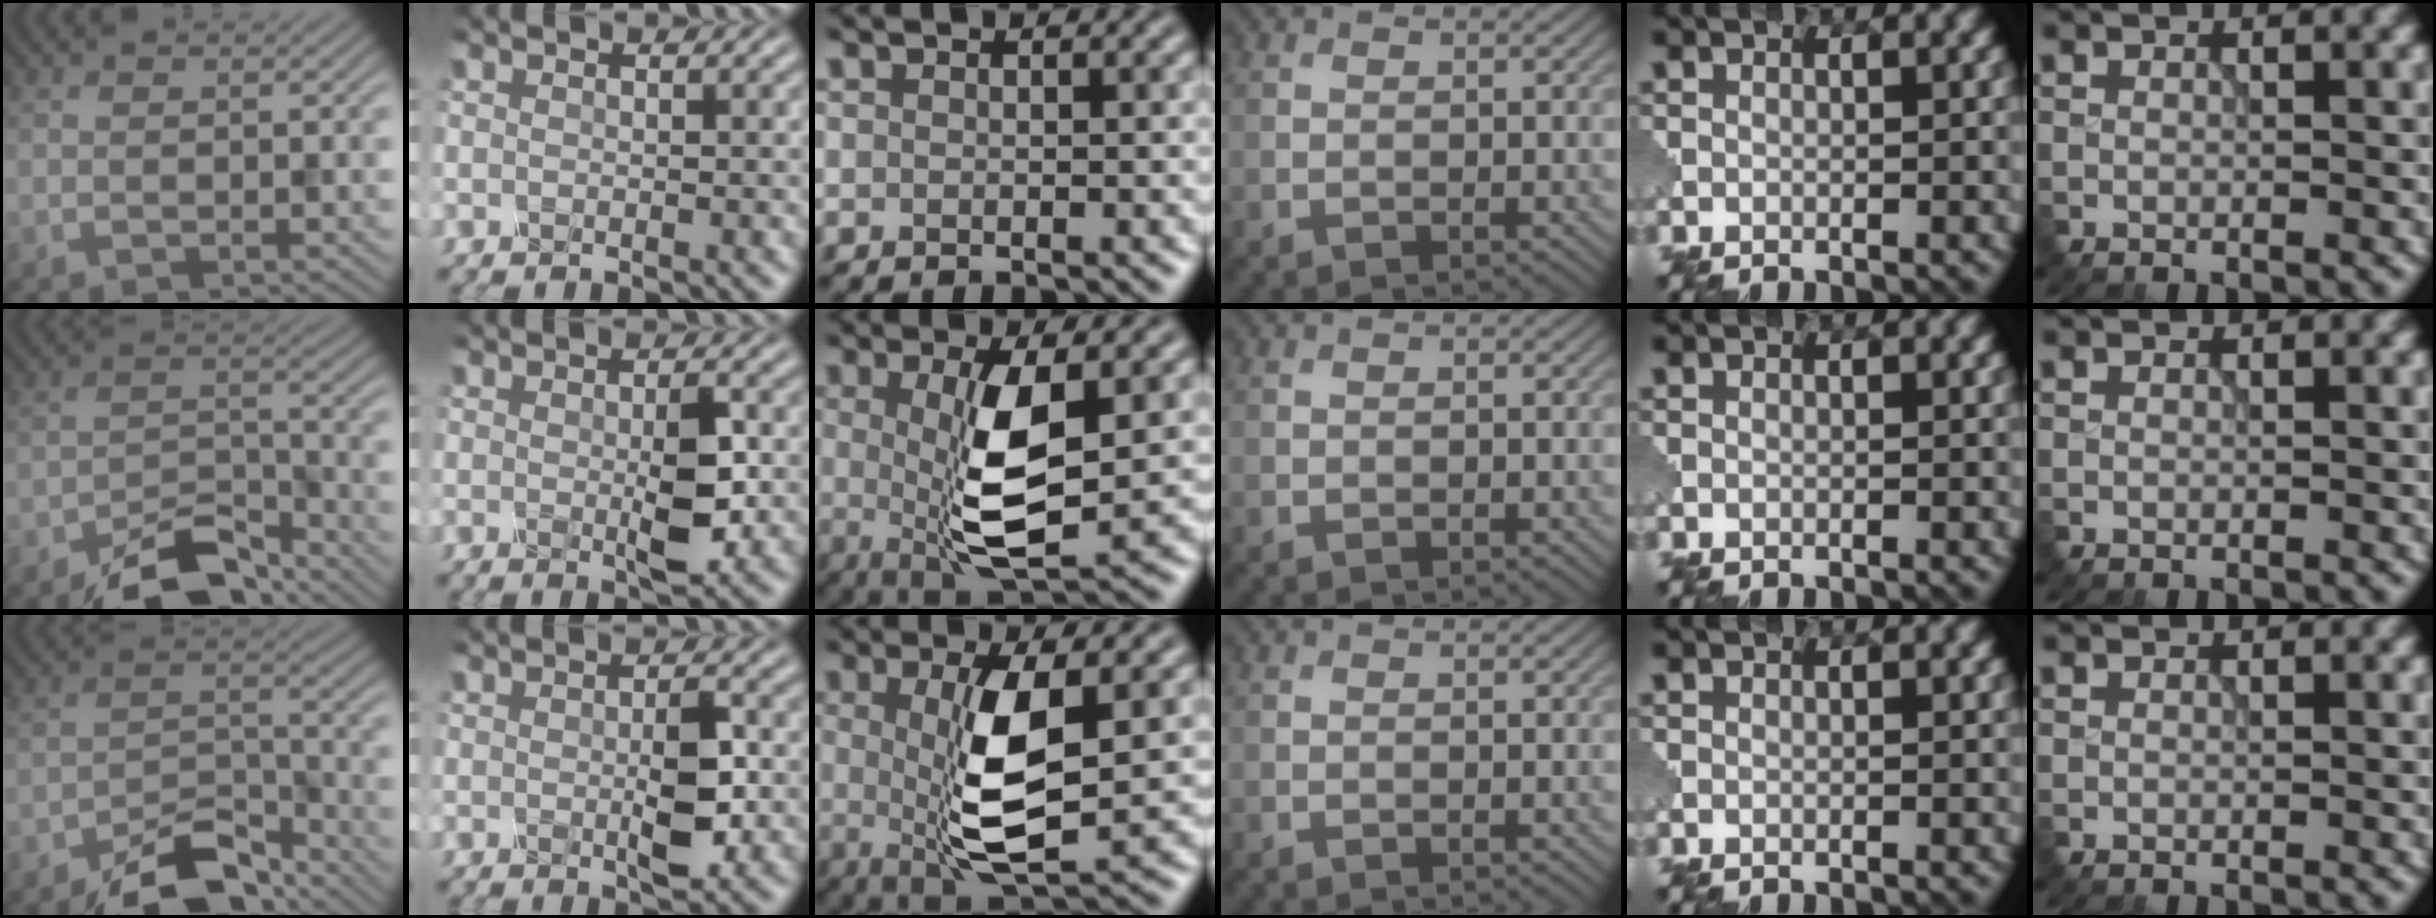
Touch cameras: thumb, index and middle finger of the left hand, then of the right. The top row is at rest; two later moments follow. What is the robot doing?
{"motion": "press", "object": "mechanical pencil"}